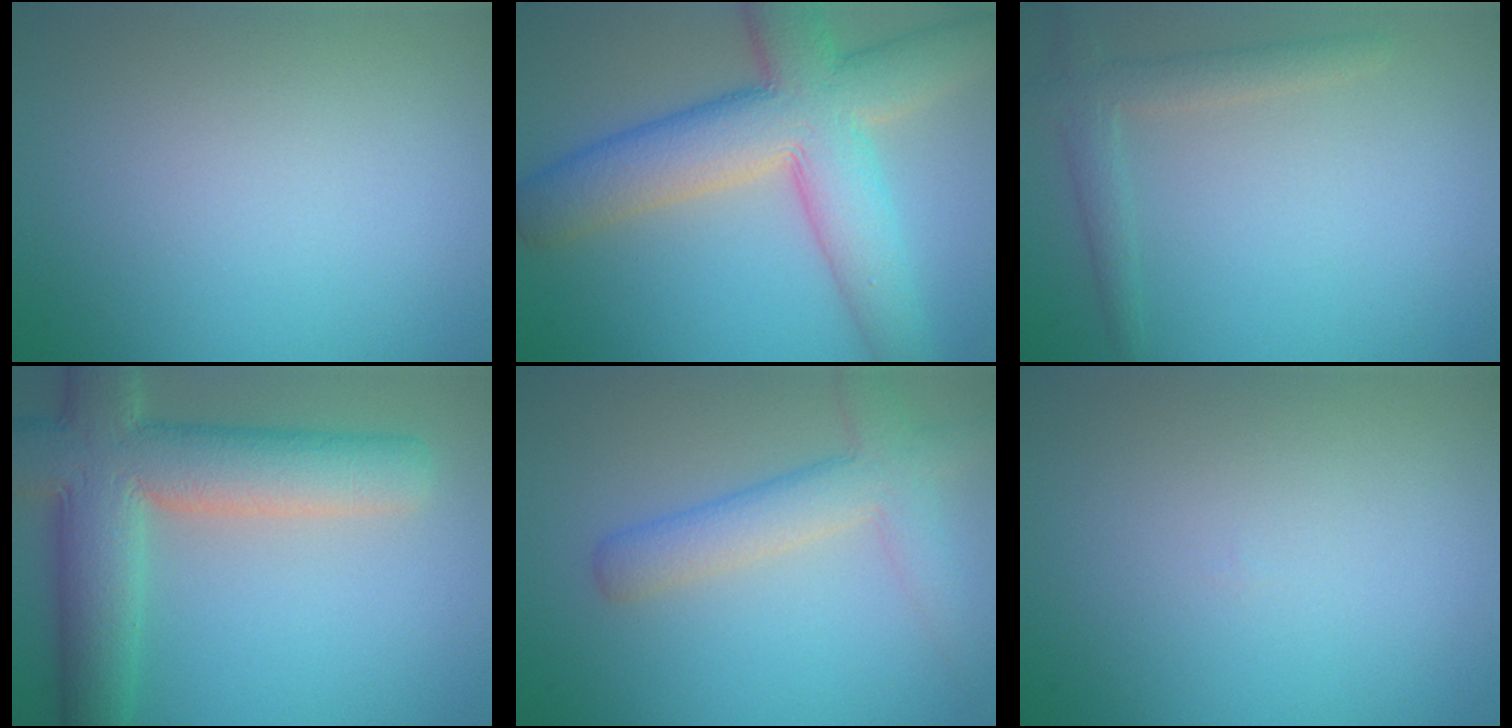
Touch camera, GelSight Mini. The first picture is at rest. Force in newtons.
{"total": 10.3, "press": 10.3, "slide": 0.5}
{"total": 2.4, "press": 2.4, "slide": 0.2}
{"total": 10.1, "press": 10.1, "slide": 1.0}
{"total": 4.2, "press": 4.2, "slide": 0.1}
{"total": 0.0}